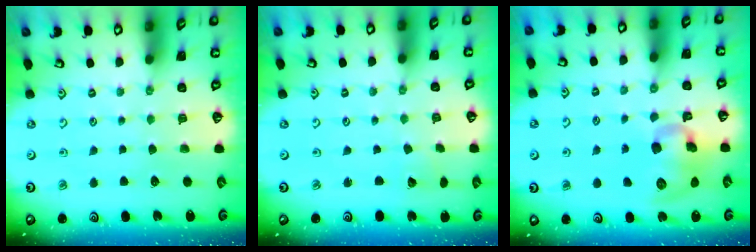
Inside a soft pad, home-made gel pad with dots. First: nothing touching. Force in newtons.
{"total": 2.0, "press": 2.0, "slide": 0.2}
{"total": 11.5, "press": 11.3, "slide": 1.8}